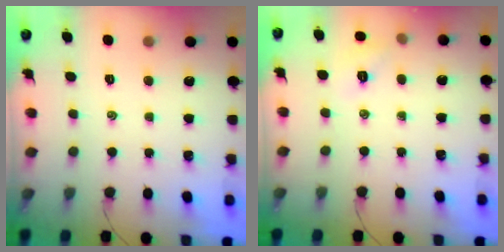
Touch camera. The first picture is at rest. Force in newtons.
{"total": 6.1, "press": 5.9, "slide": 1.6}